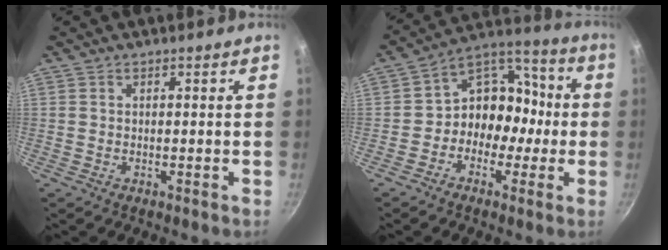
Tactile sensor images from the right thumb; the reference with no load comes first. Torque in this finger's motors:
{"motor_torque": [-0.10, 0.58, 0.36, 0.28, 0.02]}